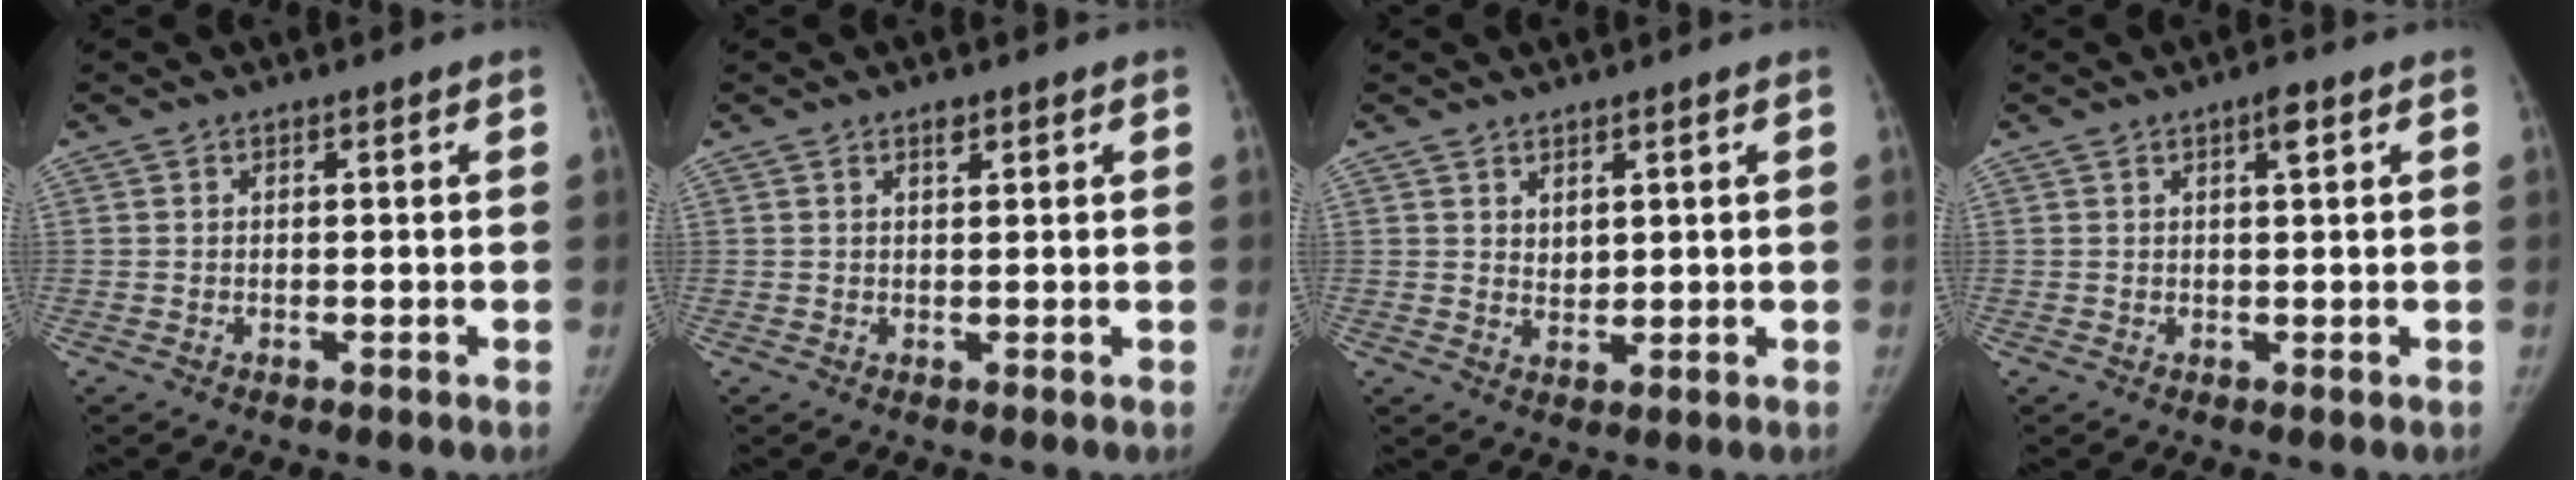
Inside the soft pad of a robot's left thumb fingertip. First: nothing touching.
{"total": 1.5, "force": [1.0, 0.6, 0.9], "torque": [-0.009, -0.004, 0.015]}
{"total": 2.3, "force": [1.4, 1.3, 1.2], "torque": [-0.012, -0.015, 0.032]}
{"total": 2.3, "force": [1.1, 0.5, 2.0], "torque": [-0.029, -0.001, 0.015]}